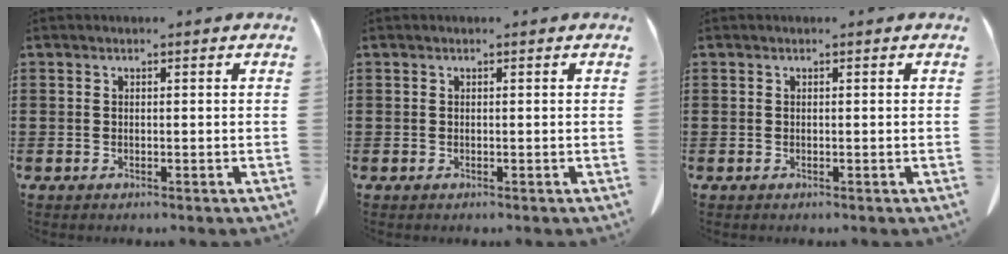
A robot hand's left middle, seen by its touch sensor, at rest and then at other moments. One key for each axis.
{"total": 0.0}
{"total": 0.0}